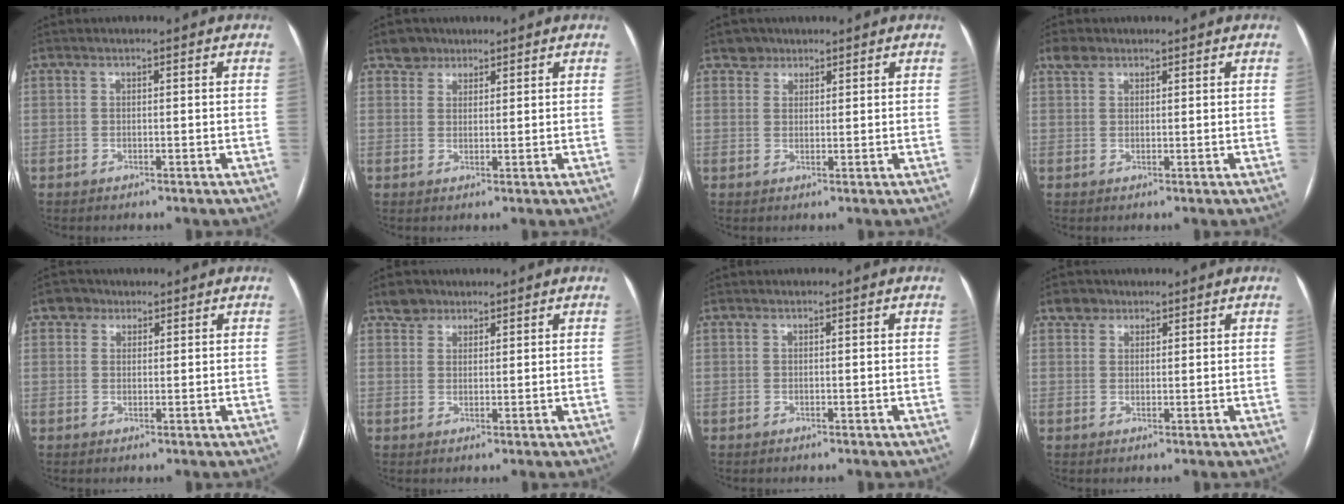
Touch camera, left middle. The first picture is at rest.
{"total": 2.9, "force": [2.1, 1.9, -0.1], "torque": [0.005, 0.008, 0.031]}
{"total": 2.4, "force": [1.8, 1.6, -0.2], "torque": [0.008, 0.006, 0.024]}
{"total": 2.3, "force": [1.7, 1.4, 0.8], "torque": [-0.019, 0.015, 0.032]}
{"total": 2.6, "force": [1.5, 2.0, 0.4], "torque": [-0.005, 0.009, 0.021]}
{"total": 2.9, "force": [2.1, 1.9, 0.2], "torque": [-0.001, 0.010, 0.034]}
{"total": 0.0}
{"total": 2.5, "force": [1.7, 1.9, 0.2], "torque": [-0.002, 0.009, 0.024]}